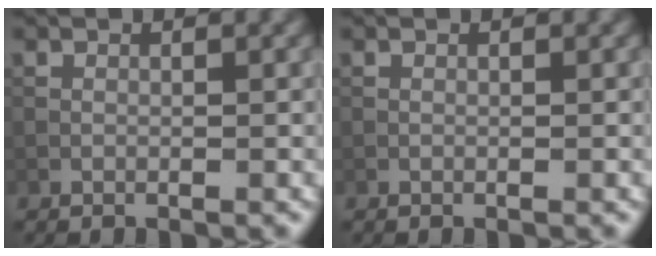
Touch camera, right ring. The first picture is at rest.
{"total": 0.0}